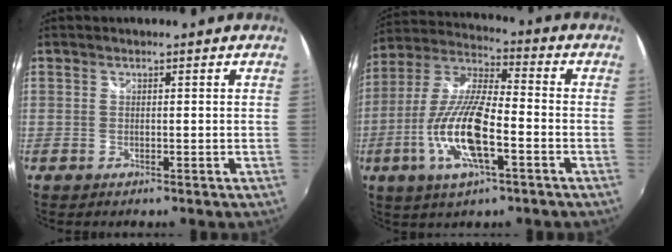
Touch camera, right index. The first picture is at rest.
{"total": 15.5, "force": [-5.3, 4.2, 14.0], "torque": [-0.289, -0.008, -0.105]}